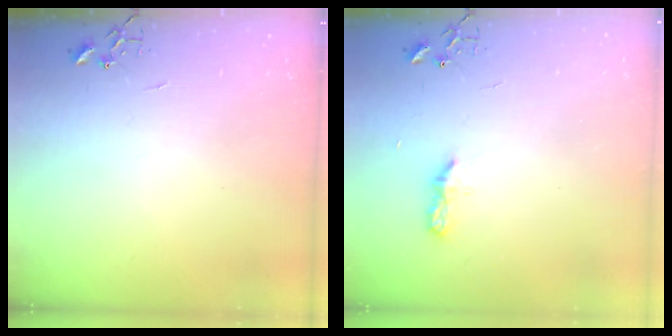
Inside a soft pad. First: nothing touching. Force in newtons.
{"total": 5.9, "press": 5.8, "slide": 0.7}